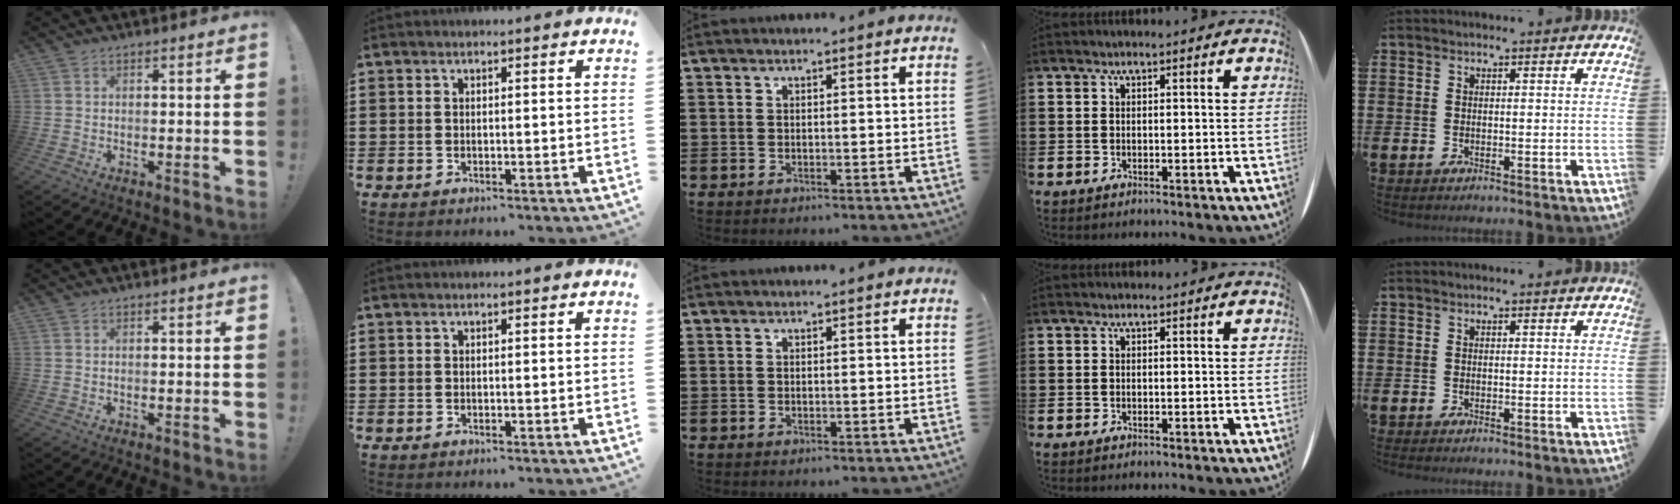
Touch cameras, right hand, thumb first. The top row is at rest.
{}